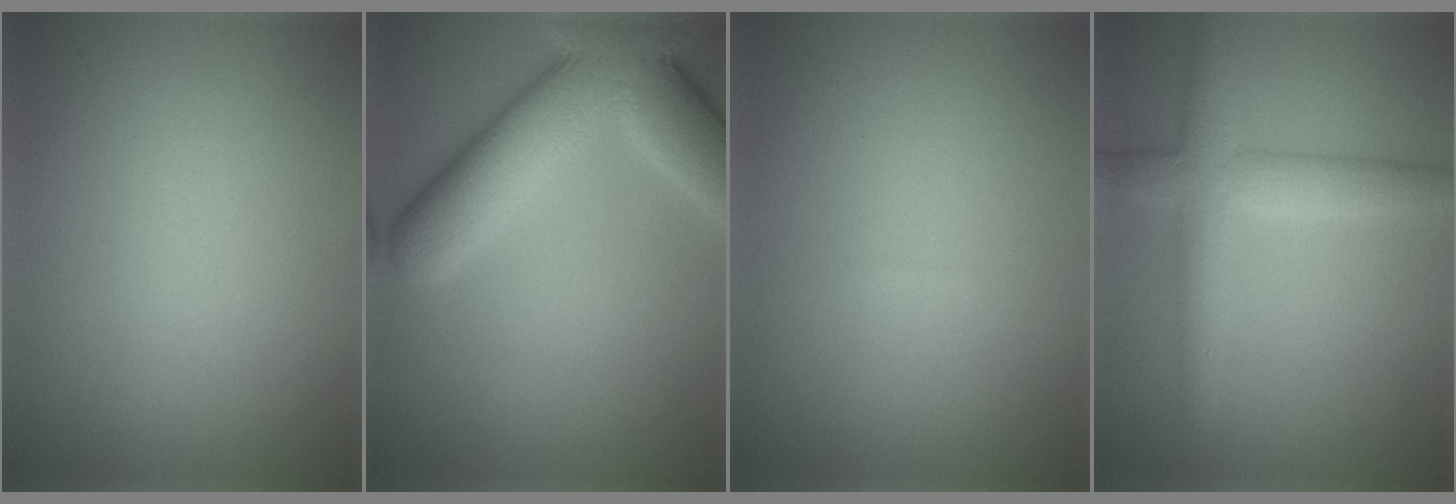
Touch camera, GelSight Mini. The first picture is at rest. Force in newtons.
{"total": 10.3, "press": 10.3, "slide": 0.7}
{"total": 0.0}
{"total": 3.5, "press": 3.5, "slide": 0.2}